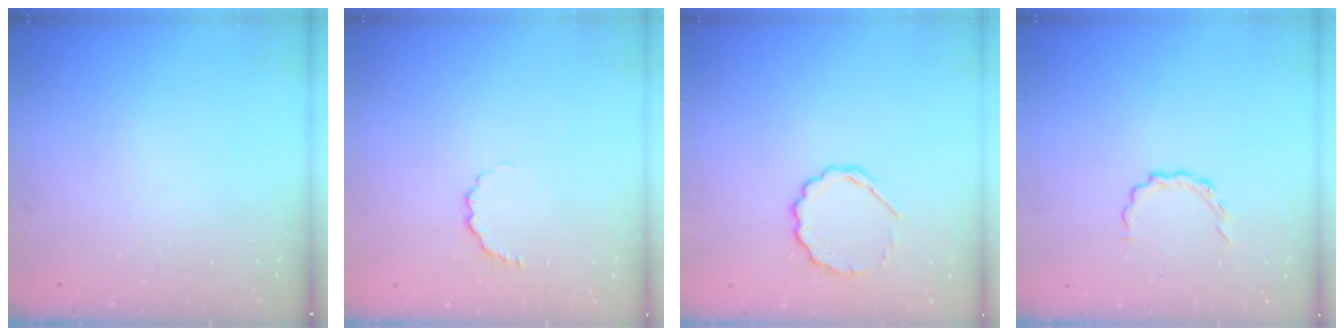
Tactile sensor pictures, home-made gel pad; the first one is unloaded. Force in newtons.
{"total": 3.7, "press": 3.5, "slide": 1.1}
{"total": 7.4, "press": 7.1, "slide": 2.0}
{"total": 4.2, "press": 4.0, "slide": 1.2}